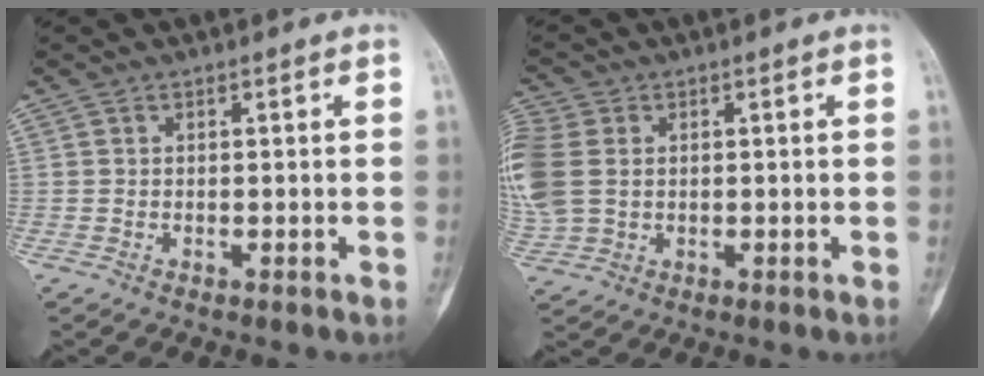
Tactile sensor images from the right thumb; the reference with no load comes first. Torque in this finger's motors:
{"motor_torque": [0.73, 0.62, 0.30, -0.06, 0.34]}